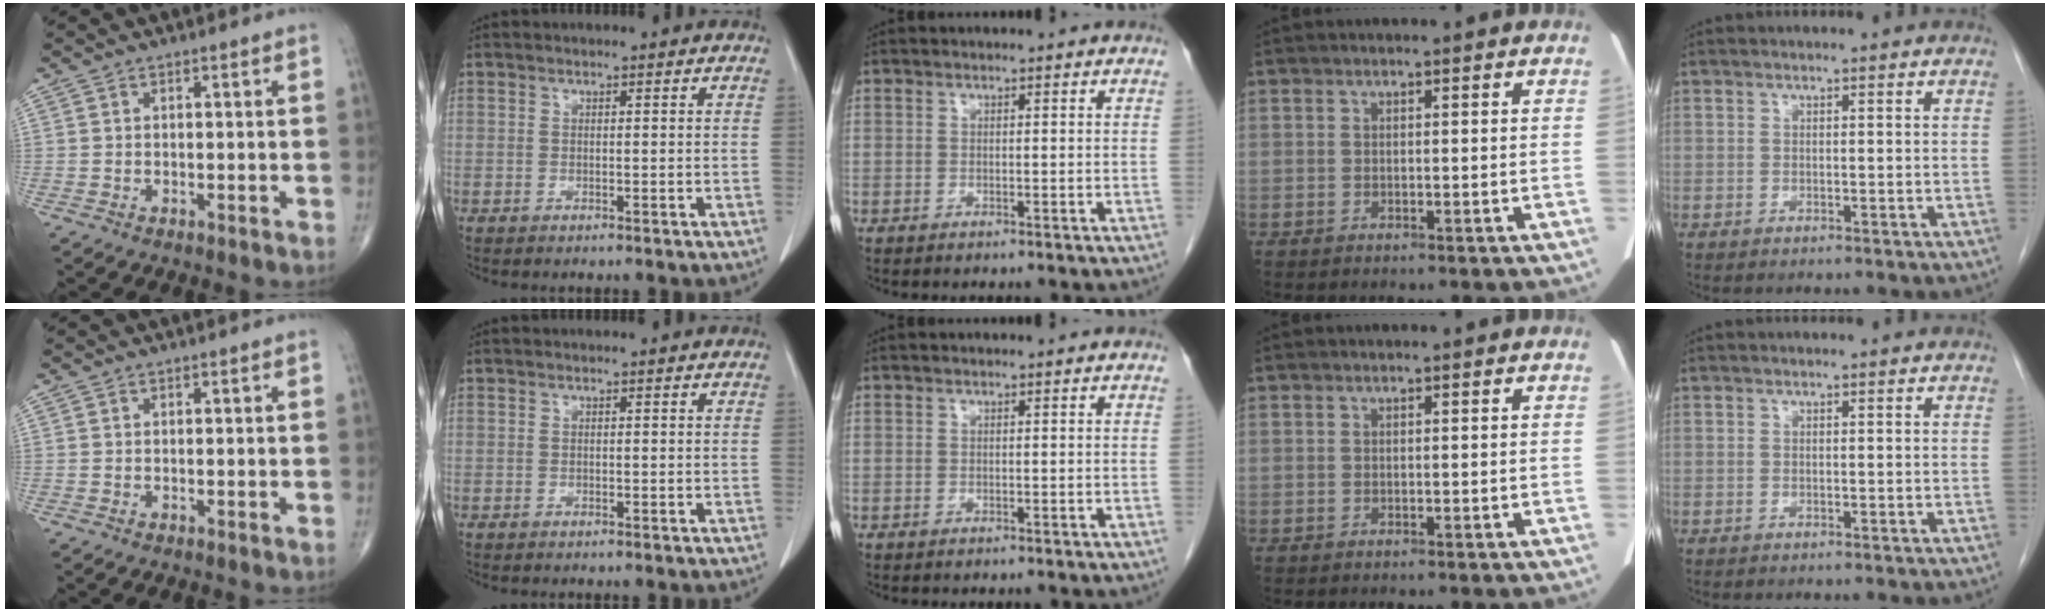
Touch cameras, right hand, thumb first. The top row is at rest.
{}